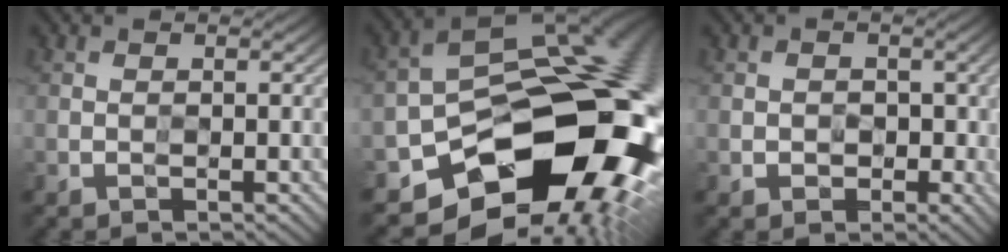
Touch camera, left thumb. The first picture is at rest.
{"total": 18.6, "force": [-6.9, 12.1, 12.4], "torque": [-0.159, -0.031, -0.095]}
{"total": 1.8, "force": [-0.2, 1.7, 0.5], "torque": [-0.007, -0.006, -0.003]}